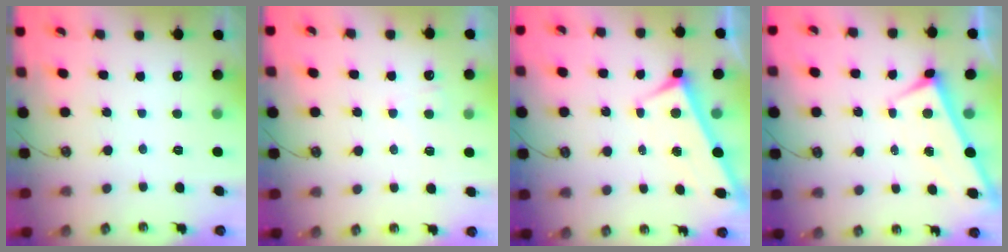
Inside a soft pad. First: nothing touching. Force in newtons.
{"total": 5.0, "press": 5.0, "slide": 0.5}
{"total": 3.9, "press": 3.9, "slide": 0.2}
{"total": 1.7, "press": 1.7, "slide": 0.1}